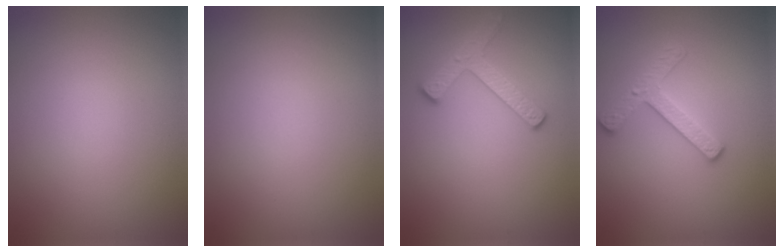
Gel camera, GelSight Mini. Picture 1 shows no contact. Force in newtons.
{"total": 0.0}
{"total": 2.5, "press": 2.4, "slide": 0.5}
{"total": 2.8, "press": 2.7, "slide": 0.9}